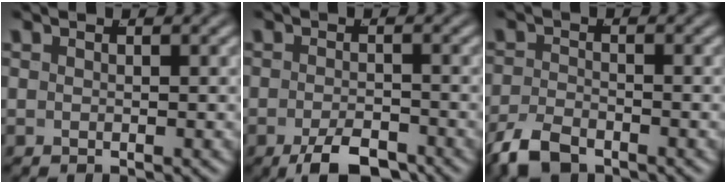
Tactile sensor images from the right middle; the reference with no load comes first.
{"total": 4.9, "force": [-3.8, 1.4, 2.7], "torque": [-0.039, -0.013, -0.059]}
{"total": 3.5, "force": [-2.9, 1.2, 1.5], "torque": [-0.035, -0.013, -0.047]}